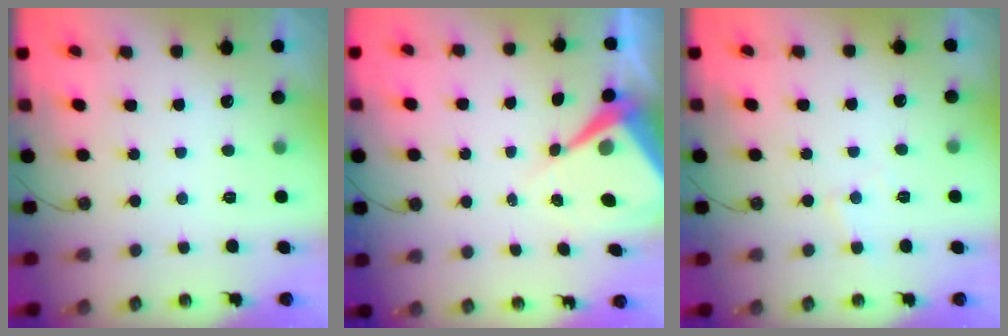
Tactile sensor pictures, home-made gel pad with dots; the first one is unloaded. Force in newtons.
{"total": 8.5, "press": 8.5, "slide": 0.9}
{"total": 5.8, "press": 5.7, "slide": 0.8}